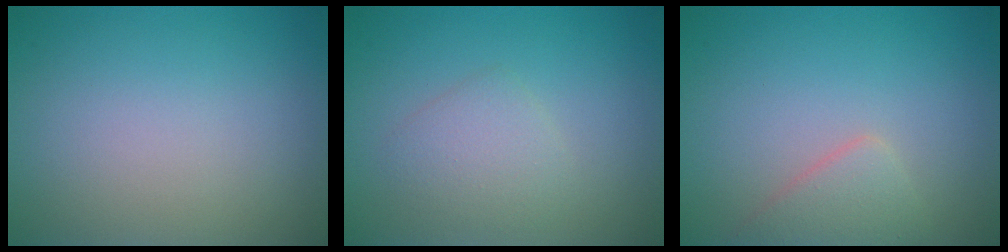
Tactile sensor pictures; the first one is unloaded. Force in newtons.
{"total": 2.2, "press": 2.2, "slide": 0.1}
{"total": 2.3, "press": 2.3, "slide": 0.1}